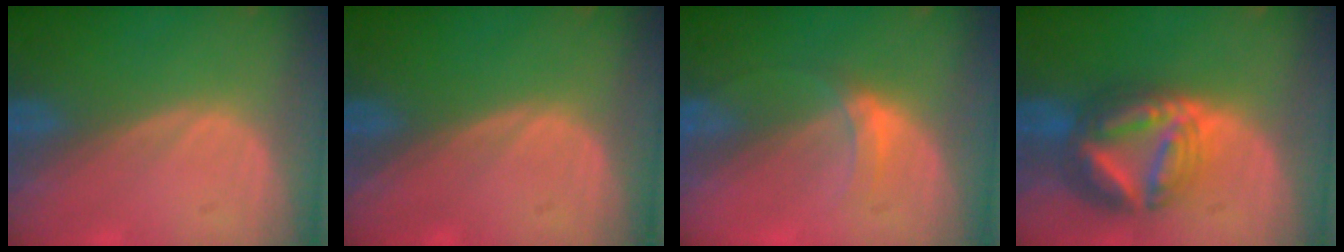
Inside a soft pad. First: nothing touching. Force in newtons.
{"total": 0.0}
{"total": 3.2, "press": 2.8, "slide": 1.6}
{"total": 9.1, "press": 9.0, "slide": 0.8}